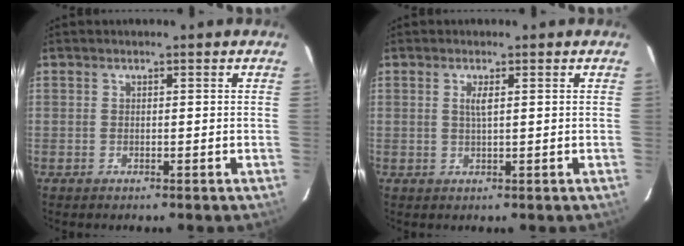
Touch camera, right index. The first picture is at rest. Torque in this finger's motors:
{"motor_torque": [0.37, 0.19, 0.18, 0.05]}